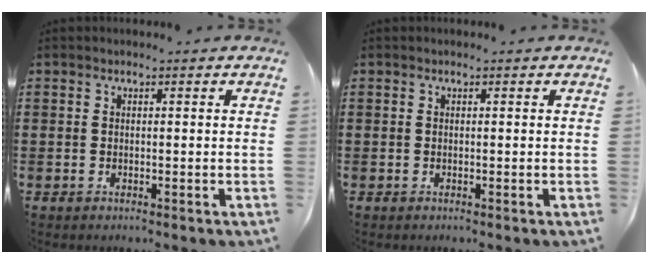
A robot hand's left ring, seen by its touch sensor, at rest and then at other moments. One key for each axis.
{"total": 0.0}